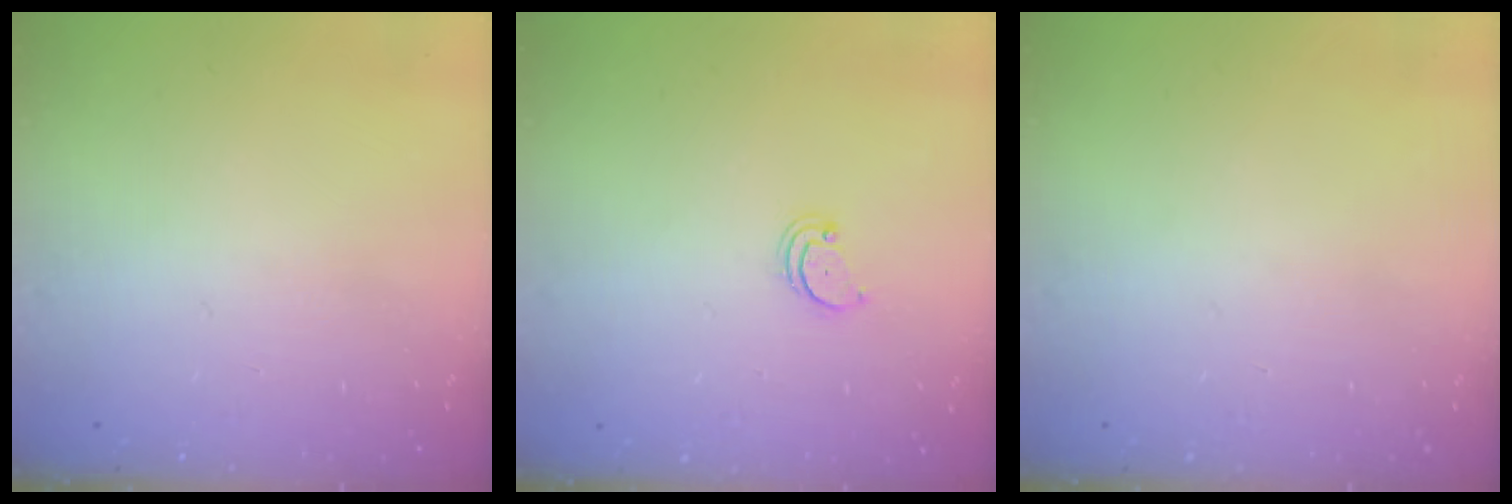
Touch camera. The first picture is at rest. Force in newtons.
{"total": 2.4, "press": 2.3, "slide": 0.5}
{"total": 0.0}